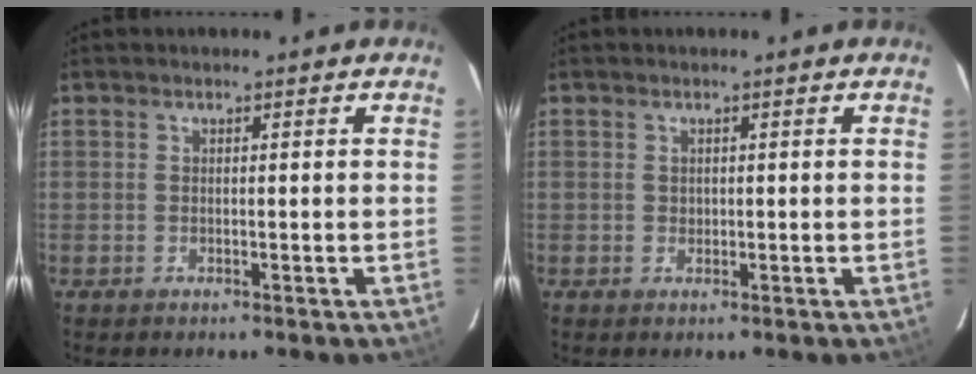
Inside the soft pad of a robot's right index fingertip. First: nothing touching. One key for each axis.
{"total": 0.8, "fx": 0.2, "fy": 0.8, "fz": 0.1, "tx": 0.001, "ty": 0.002, "tz": 0.004}